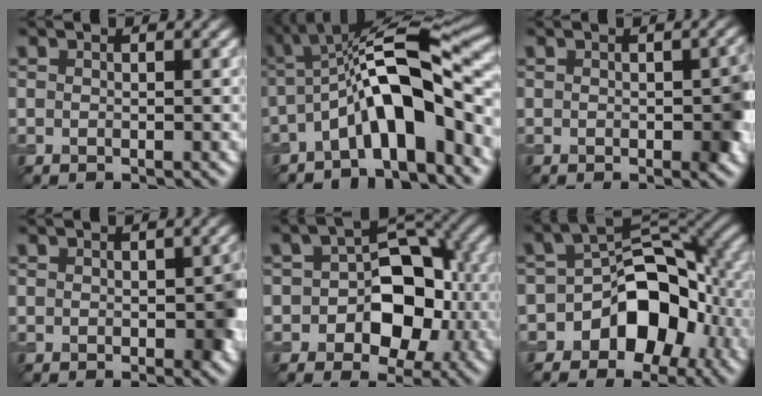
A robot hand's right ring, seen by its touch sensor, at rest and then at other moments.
{"total": 9.7, "force": [-2.9, 2.9, 8.8], "torque": [-0.143, 0.017, -0.058]}
{"total": 2.8, "force": [-0.4, 1.2, 2.5], "torque": [-0.027, -0.002, -0.004]}
{"total": 2.6, "force": [-0.2, 1.3, 2.3], "torque": [-0.025, -0.003, -0.001]}
{"total": 8.1, "force": [-1.6, 5.5, 5.8], "torque": [-0.062, 0.008, -0.029]}
{"total": 9.1, "force": [-3.9, 6.0, 5.7], "torque": [-0.065, 0.009, -0.069]}